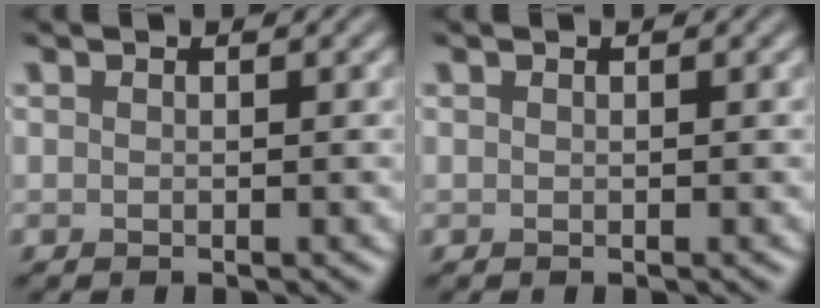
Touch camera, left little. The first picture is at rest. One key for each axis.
{"total": 0.0}